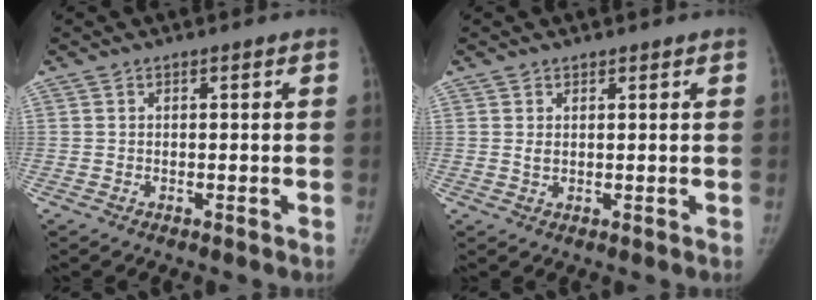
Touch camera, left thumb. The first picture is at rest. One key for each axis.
{"total": 1.2, "fx": 0.7, "fy": 0.8, "fz": 0.5, "tx": 0.002, "ty": -0.006, "tz": 0.011}